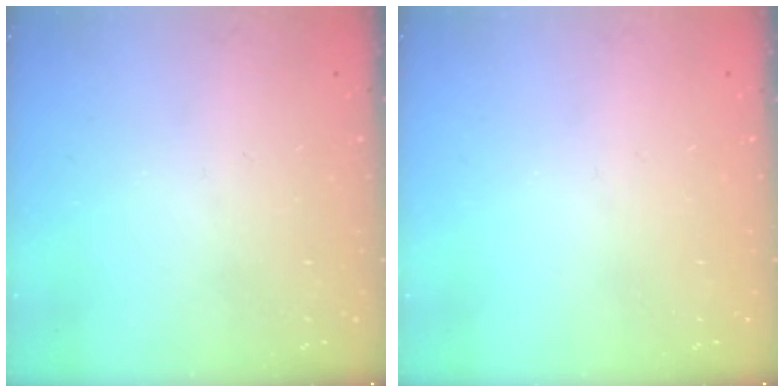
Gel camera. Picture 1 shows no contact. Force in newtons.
{"total": 0.0}